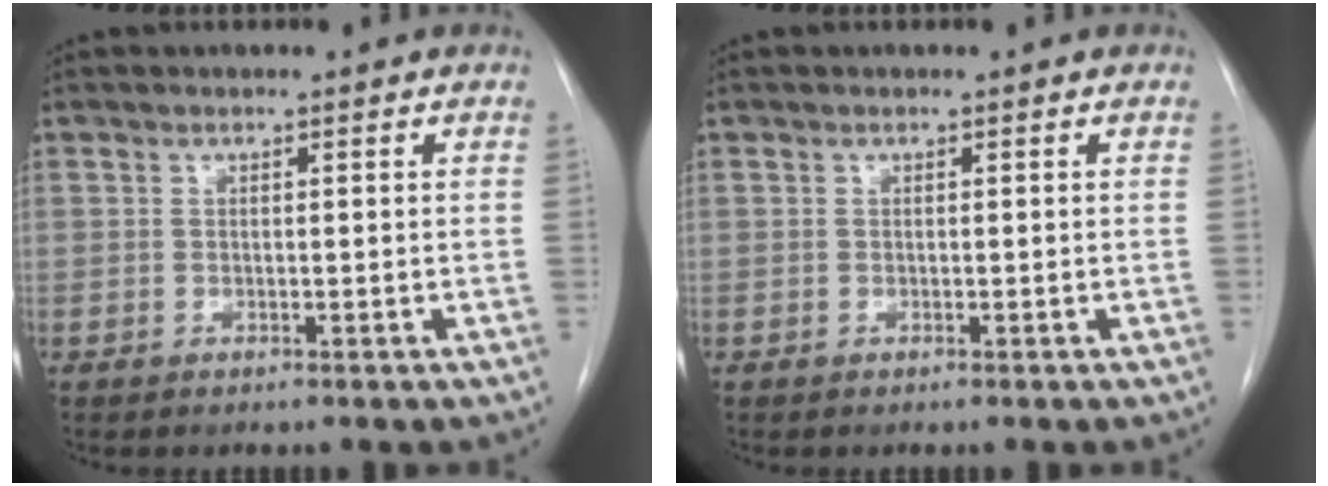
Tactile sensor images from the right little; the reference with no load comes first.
{"total": 0.0}